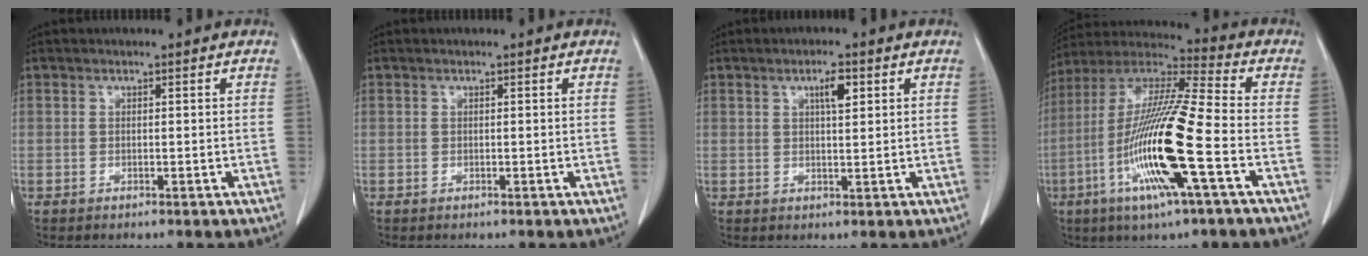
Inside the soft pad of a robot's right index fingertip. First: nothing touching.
{"total": 0.0}
{"total": 3.1, "force": [1.4, 0.6, 2.7], "torque": [-0.046, 0.000, 0.022]}
{"total": 18.8, "force": [-5.7, 0.5, 17.9], "torque": [-0.365, -0.017, -0.116]}